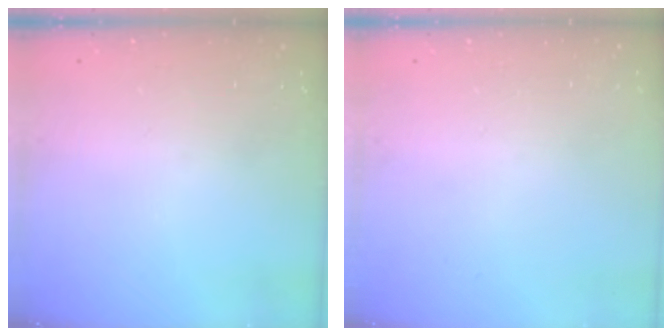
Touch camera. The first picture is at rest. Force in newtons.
{"total": 0.0}